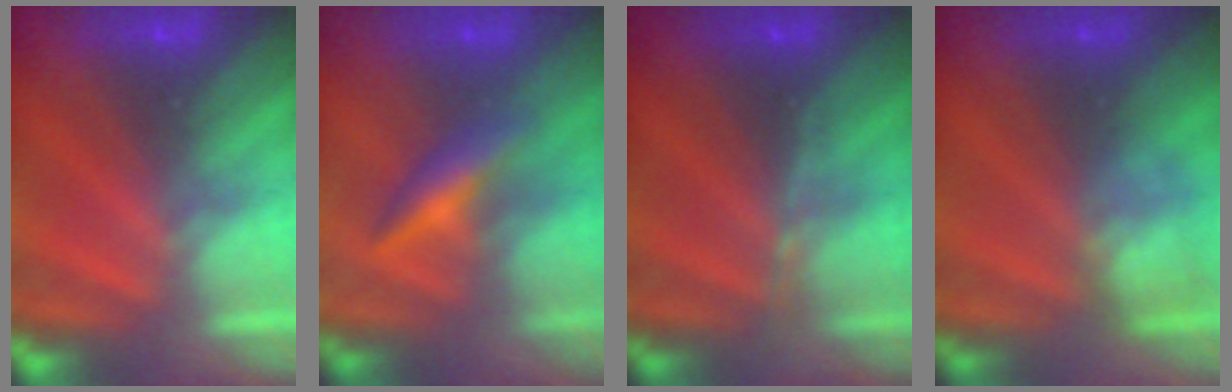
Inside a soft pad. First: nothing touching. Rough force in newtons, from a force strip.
{"total": 2.5}
{"total": 2.9}
{"total": 2.4}